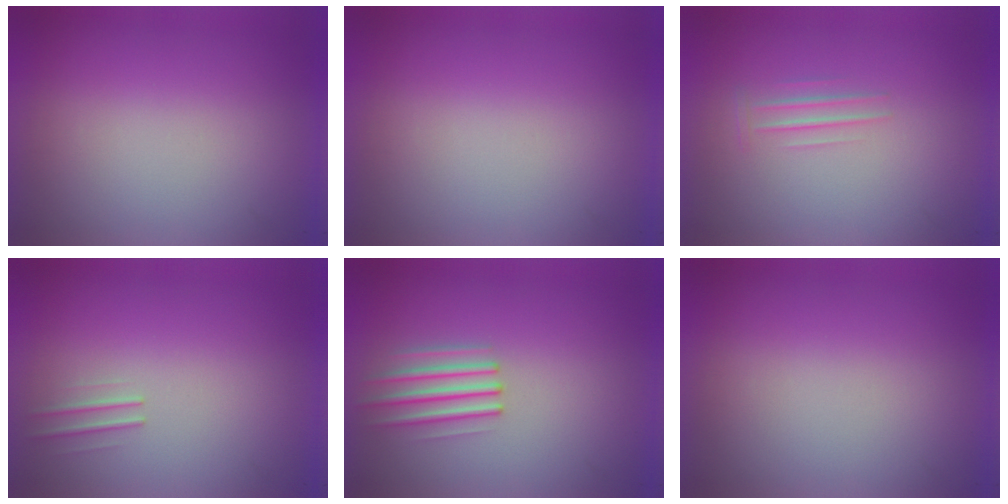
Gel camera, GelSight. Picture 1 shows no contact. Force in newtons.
{"total": 0.0}
{"total": 1.2}
{"total": 1.1}
{"total": 2.2}
{"total": 0.0}